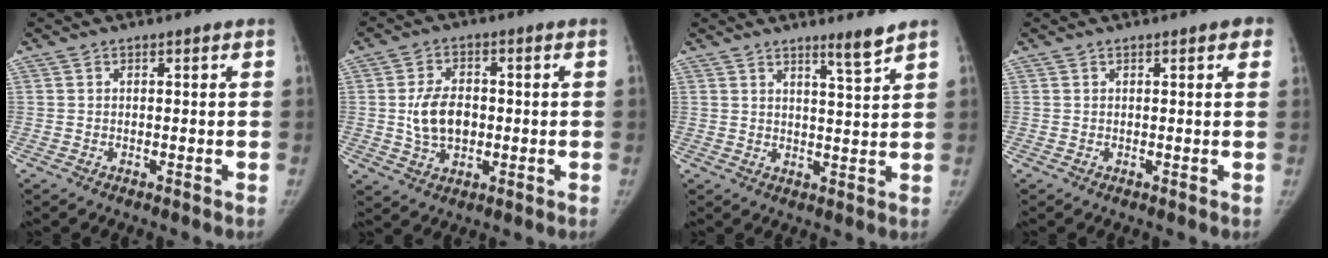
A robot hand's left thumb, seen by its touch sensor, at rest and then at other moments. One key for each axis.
{"total": 8.2, "fx": -0.2, "fy": 5.5, "fz": 6.1, "tx": -0.098, "ty": 0.004, "tz": 0.001}
{"total": 4.5, "fx": 3.6, "fy": -0.5, "fz": 2.7, "tx": -0.042, "ty": -0.037, "tz": 0.059}
{"total": 2.5, "fx": 1.3, "fy": 0.5, "fz": 2.0, "tx": -0.018, "ty": 0.000, "tz": 0.012}